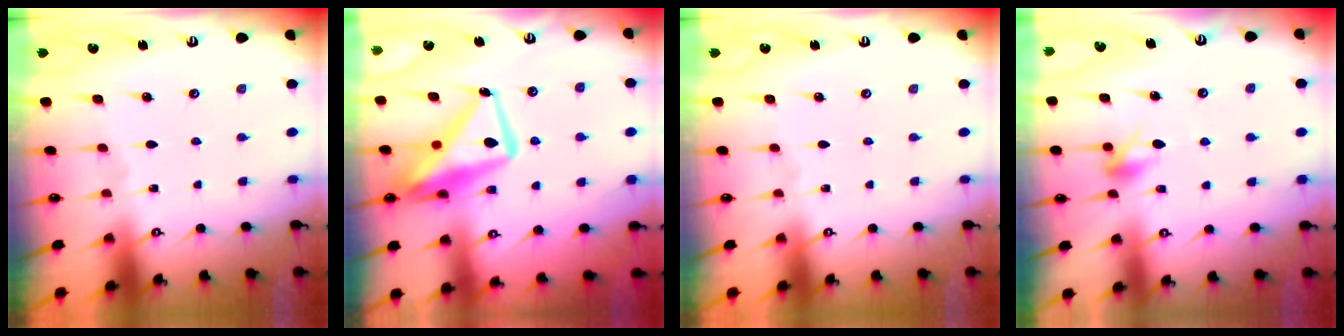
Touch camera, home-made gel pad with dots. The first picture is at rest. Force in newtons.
{"total": 17.2, "press": 17.2, "slide": 1.7}
{"total": 0.0}
{"total": 5.5, "press": 5.4, "slide": 1.1}